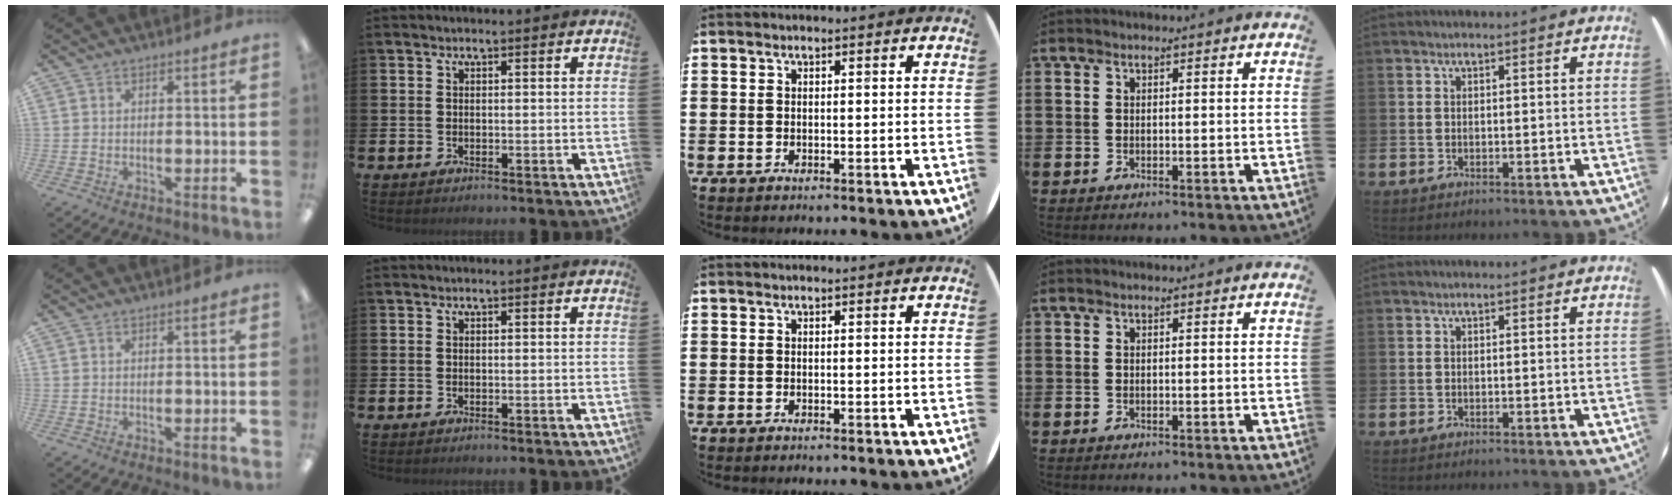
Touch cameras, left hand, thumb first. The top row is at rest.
{}